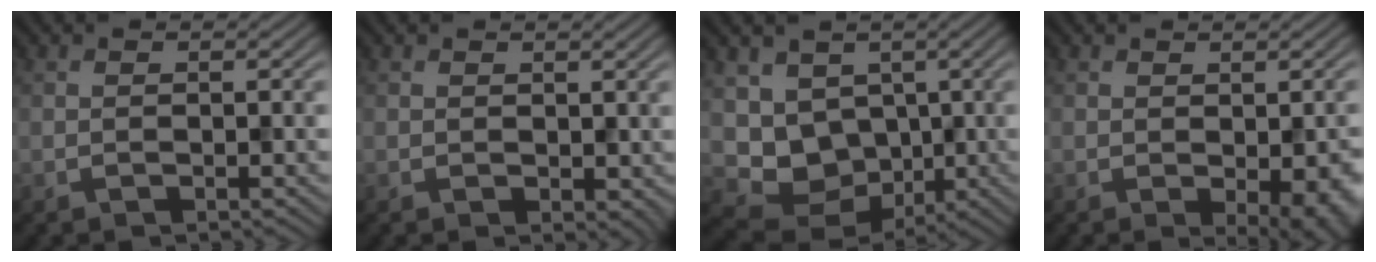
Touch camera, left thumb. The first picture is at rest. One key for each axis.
{"total": 0.9, "fx": 0.4, "fy": 0.8, "fz": 0.4, "tx": -0.010, "ty": -0.008, "tz": 0.008}
{"total": 6.9, "fx": 0.0, "fy": 6.1, "fz": 3.3, "tx": -0.083, "ty": -0.032, "tz": 0.001}
{"total": 5.3, "fx": -1.5, "fy": 2.4, "fz": 4.5, "tx": -0.059, "ty": -0.024, "tz": 0.000}